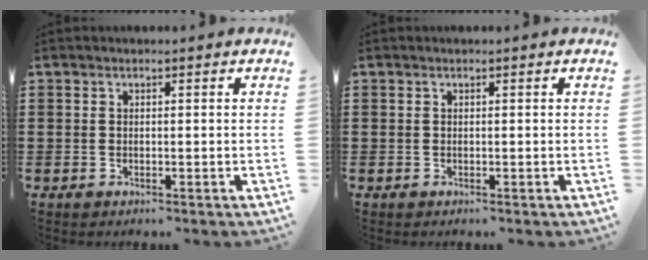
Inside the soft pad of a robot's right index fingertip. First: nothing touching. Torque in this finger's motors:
{"motor_torque": [0.00, 0.00, 0.00, 0.00]}